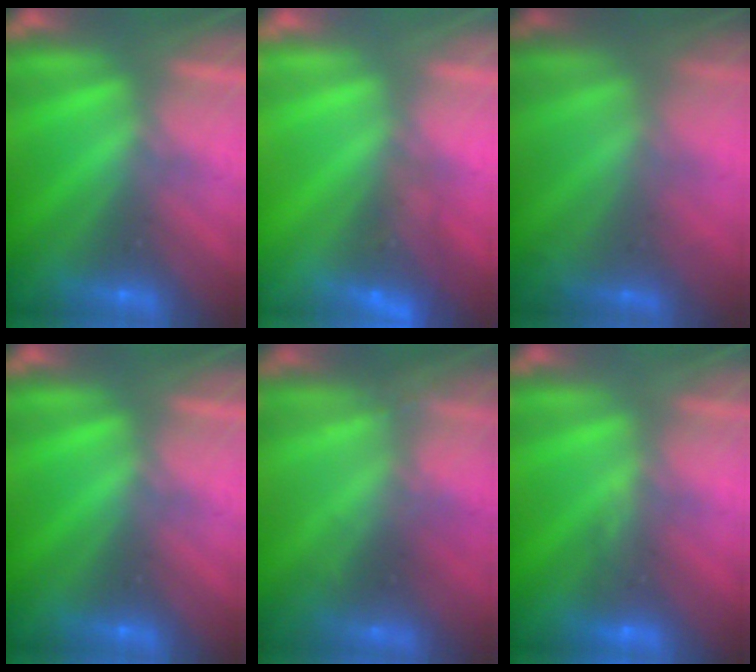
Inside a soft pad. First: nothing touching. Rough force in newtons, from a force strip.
{"total": 2.7}
{"total": 1.5}
{"total": 0.0}
{"total": 2.1}
{"total": 3.6}